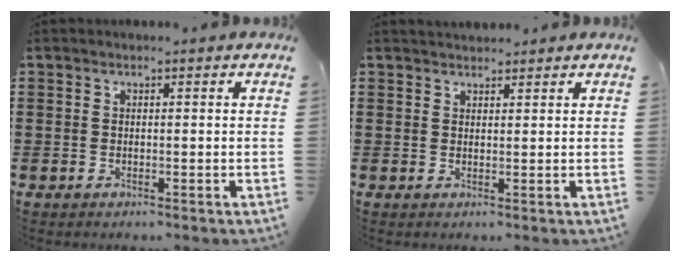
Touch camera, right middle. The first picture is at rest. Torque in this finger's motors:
{"motor_torque": [0.27, -0.33, 0.15, -0.01]}